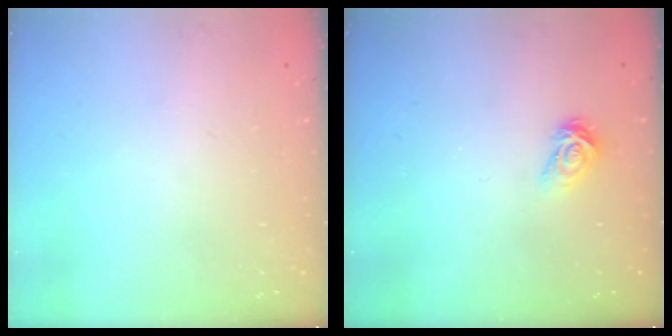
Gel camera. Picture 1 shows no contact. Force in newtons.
{"total": 3.3, "press": 3.3, "slide": 0.3}